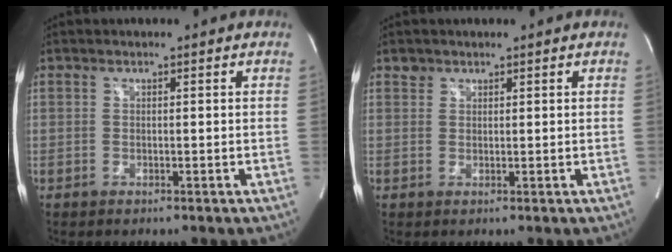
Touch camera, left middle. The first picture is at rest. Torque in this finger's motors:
{"motor_torque": [0.02, 0.02, -0.14, 0.00]}